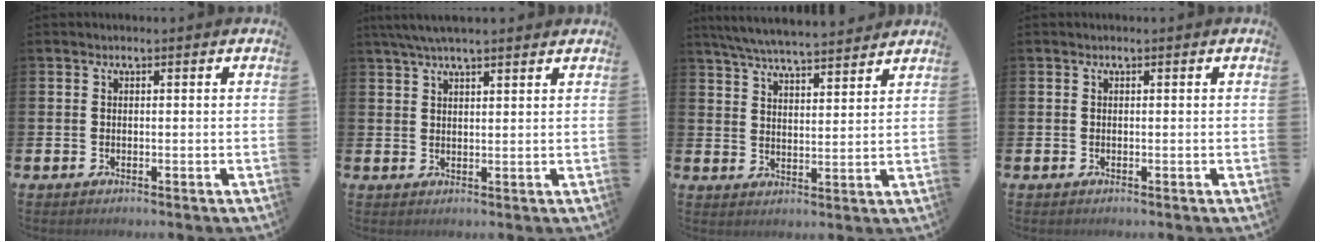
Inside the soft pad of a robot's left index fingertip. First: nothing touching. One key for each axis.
{"total": 4.4, "fx": 3.8, "fy": 0.8, "fz": 2.2, "tx": -0.048, "ty": -0.006, "tz": 0.068}
{"total": 6.3, "fx": 6.1, "fy": 0.3, "fz": 1.3, "tx": -0.050, "ty": -0.036, "tz": 0.110}
{"total": 0.0}